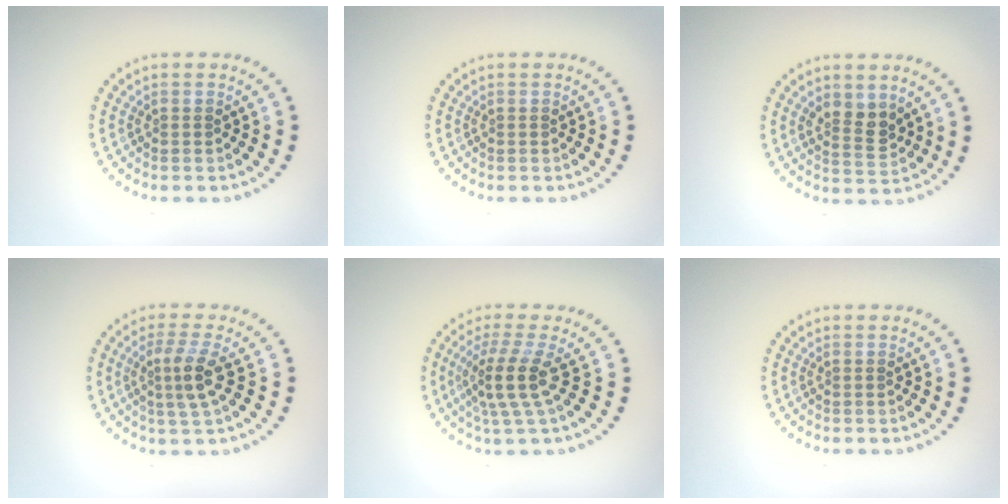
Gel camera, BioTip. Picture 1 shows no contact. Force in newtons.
{"total": 0.0}
{"total": 2.6, "press": 2.4, "slide": 0.9}
{"total": 2.9, "press": 2.6, "slide": 1.4}
{"total": 3.7, "press": 2.6, "slide": 2.5}
{"total": 0.0}